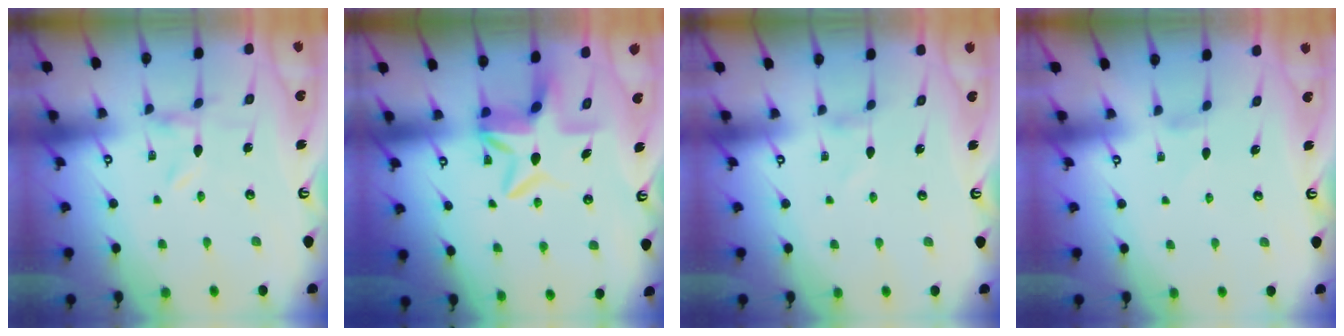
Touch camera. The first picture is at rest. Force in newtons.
{"total": 7.5, "press": 7.1, "slide": 2.4}
{"total": 0.0}
{"total": 2.1, "press": 2.0, "slide": 0.3}